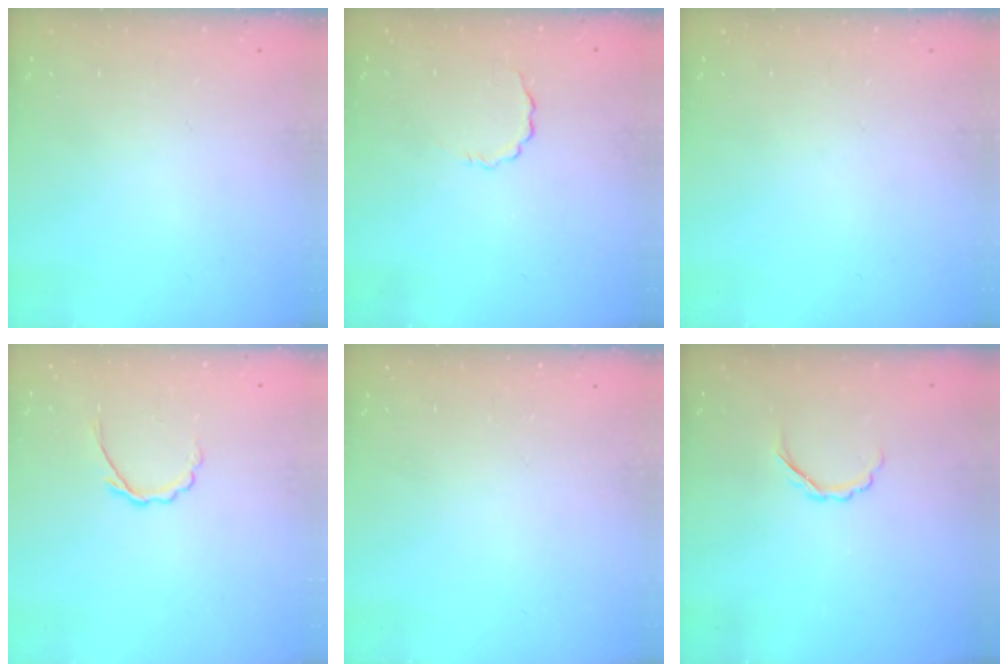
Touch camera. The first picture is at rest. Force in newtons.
{"total": 2.9, "press": 2.7, "slide": 0.9}
{"total": 0.0}
{"total": 3.1, "press": 2.9, "slide": 1.0}
{"total": 0.0}
{"total": 2.7, "press": 2.6, "slide": 0.8}